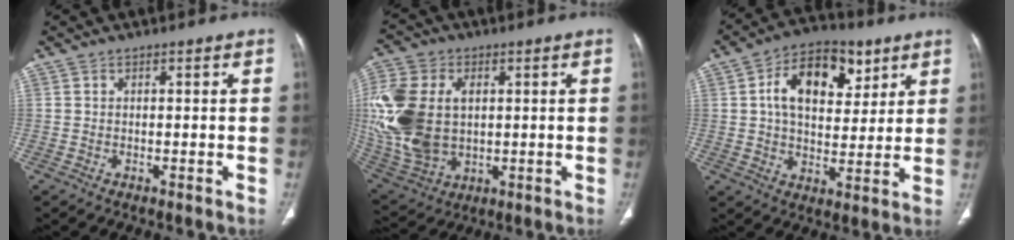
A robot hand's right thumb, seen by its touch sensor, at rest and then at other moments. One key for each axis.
{"total": 20.2, "fx": 1.7, "fy": 13.8, "fz": 14.6, "tx": -0.339, "ty": -0.007, "tz": 0.048}
{"total": 15.0, "fx": 5.5, "fy": 9.6, "fz": 10.3, "tx": -0.131, "ty": -0.003, "tz": 0.087}